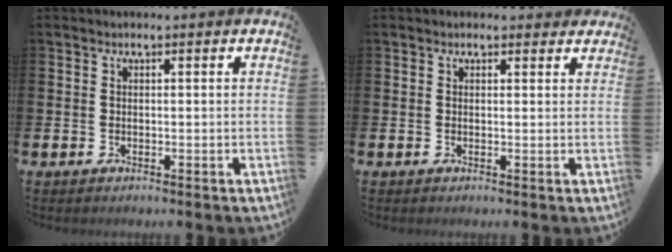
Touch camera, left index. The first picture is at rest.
{"total": 1.1, "force": [0.8, 0.7, 0.1], "torque": [0.003, 0.006, 0.012]}